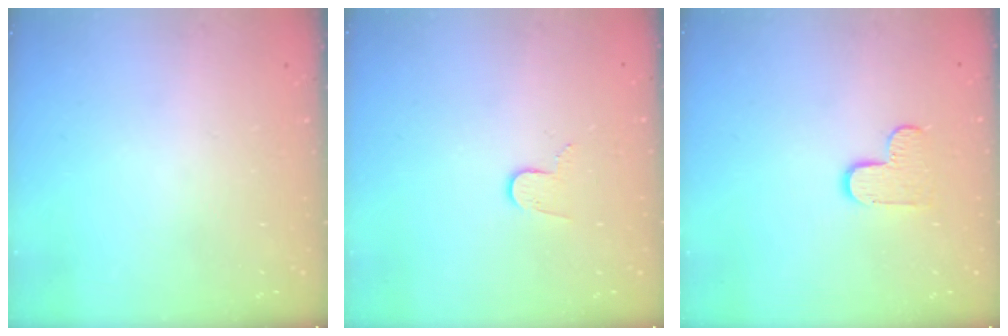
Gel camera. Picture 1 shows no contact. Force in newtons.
{"total": 4.7, "press": 4.7, "slide": 0.4}
{"total": 7.5, "press": 7.5, "slide": 0.4}